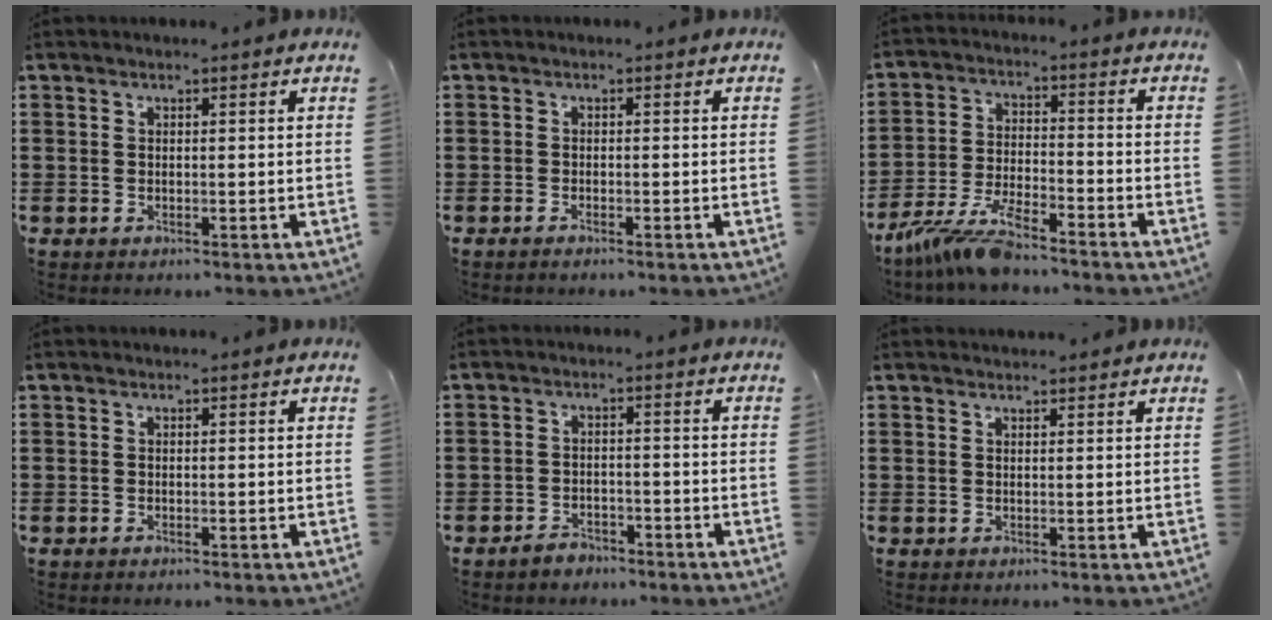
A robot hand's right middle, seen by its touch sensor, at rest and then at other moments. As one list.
[{"total": 0.7, "force": [-0.6, 0.0, 0.4], "torque": [-0.010, -0.005, -0.010]}, {"total": 7.8, "force": [-6.8, 1.4, 3.6], "torque": [-0.085, -0.002, -0.134]}, {"total": 0.0}, {"total": 2.6, "force": [-2.5, 0.9, 0.0], "torque": [-0.008, 0.004, -0.054]}, {"total": 0.9, "force": [0.9, 0.2, 0.1], "torque": [0.004, -0.002, 0.016]}]